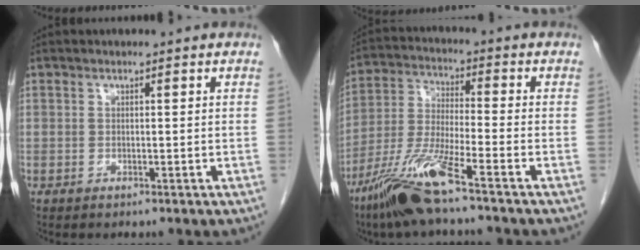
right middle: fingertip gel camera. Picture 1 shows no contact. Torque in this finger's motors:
{"motor_torque": [1.15, -0.99, 0.23, 0.20]}